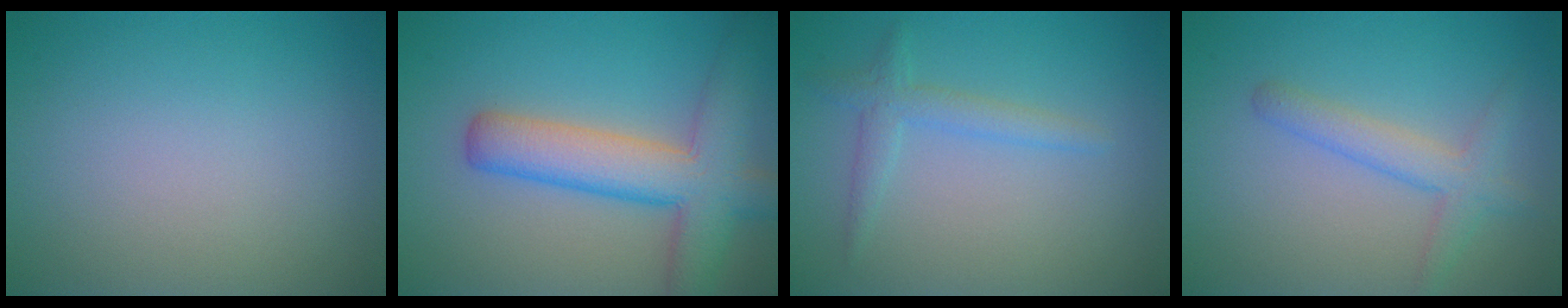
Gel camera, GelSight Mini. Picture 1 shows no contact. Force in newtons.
{"total": 7.3, "press": 7.3, "slide": 0.3}
{"total": 2.0, "press": 2.0, "slide": 0.1}
{"total": 2.9, "press": 2.8, "slide": 0.2}